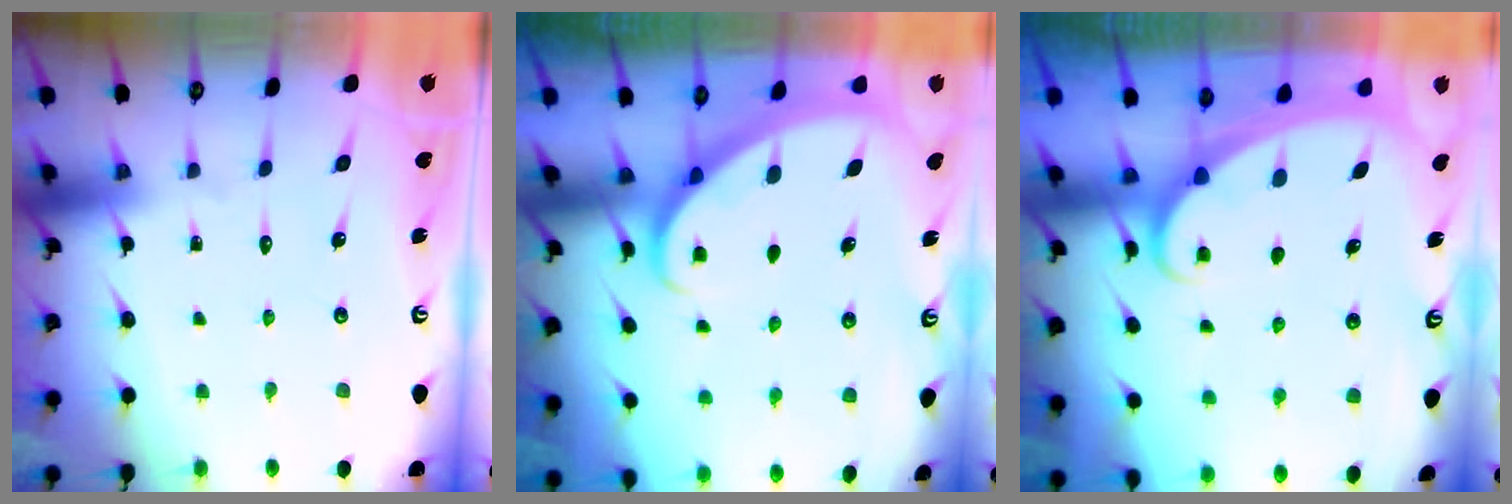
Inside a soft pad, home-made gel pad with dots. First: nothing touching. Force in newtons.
{"total": 2.7, "press": 2.7, "slide": 0.1}
{"total": 2.0, "press": 2.0, "slide": 0.2}